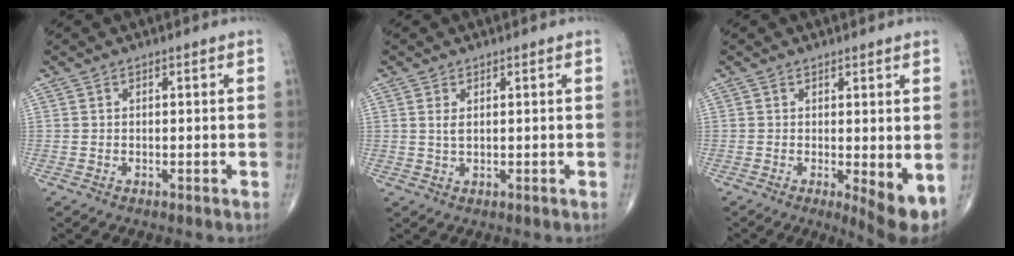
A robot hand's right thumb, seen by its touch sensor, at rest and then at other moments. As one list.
[{"total": 1.6, "force": [0.6, 0.7, 1.4], "torque": [-0.028, -0.001, 0.017]}, {"total": 5.8, "force": [-0.4, 1.6, 5.5], "torque": [-0.075, -0.016, -0.003]}]